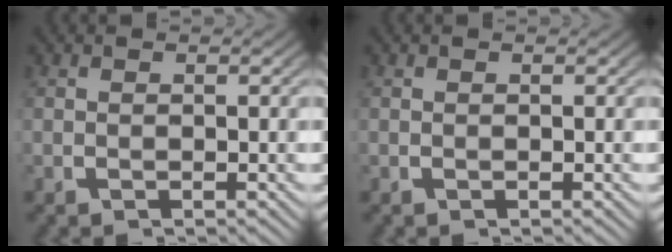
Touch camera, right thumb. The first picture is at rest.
{"total": 0.0}